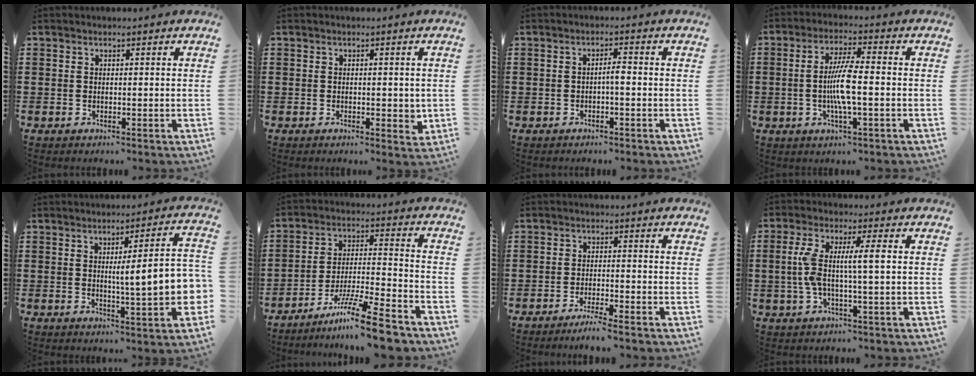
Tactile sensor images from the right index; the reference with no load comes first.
{"total": 1.8, "force": [-0.2, 0.8, 1.6], "torque": [-0.028, 0.002, -0.004]}
{"total": 1.8, "force": [-0.6, 0.3, 1.7], "torque": [-0.032, 0.002, -0.013]}
{"total": 6.7, "force": [-0.9, 0.9, 6.6], "torque": [-0.129, -0.003, -0.022]}
{"total": 8.9, "force": [-0.1, 1.1, 8.8], "torque": [-0.131, -0.012, -0.010]}
{"total": 12.4, "force": [-9.8, 0.6, 7.5], "torque": [-0.125, 0.024, -0.185]}
{"total": 2.7, "force": [-2.4, -0.4, 1.2], "torque": [-0.020, -0.001, -0.044]}
{"total": 6.9, "force": [0.4, 0.9, 6.8], "torque": [-0.141, -0.005, -0.003]}